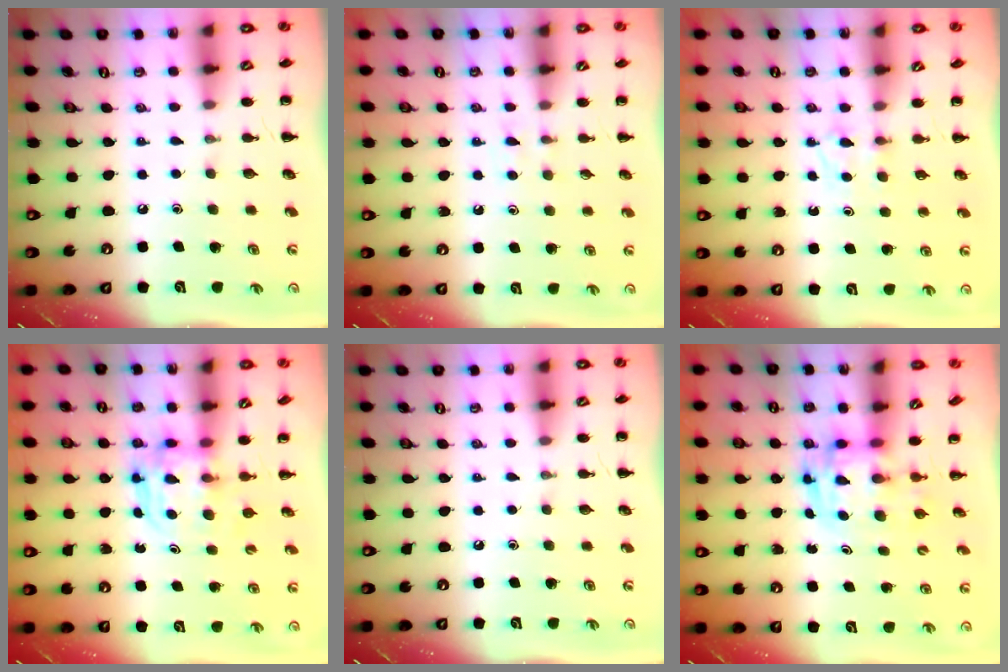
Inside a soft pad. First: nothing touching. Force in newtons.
{"total": 3.1, "press": 2.8, "slide": 1.3}
{"total": 3.1, "press": 2.8, "slide": 1.3}
{"total": 3.7, "press": 3.7, "slide": 0.2}
{"total": 0.0}
{"total": 2.9, "press": 2.9, "slide": 0.5}